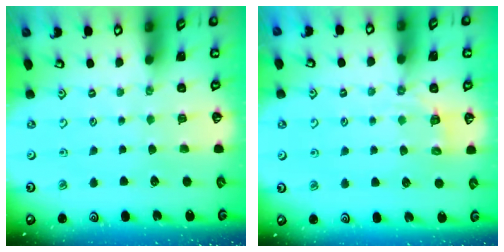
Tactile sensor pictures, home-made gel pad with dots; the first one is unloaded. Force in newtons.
{"total": 3.6, "press": 3.1, "slide": 1.9}